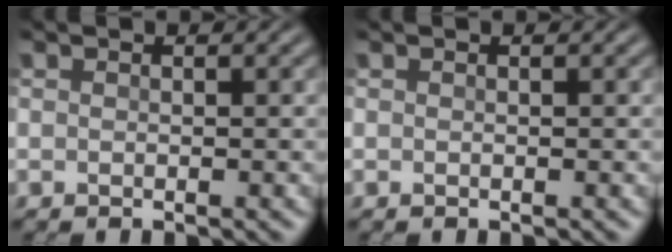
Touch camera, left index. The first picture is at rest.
{"total": 0.0}